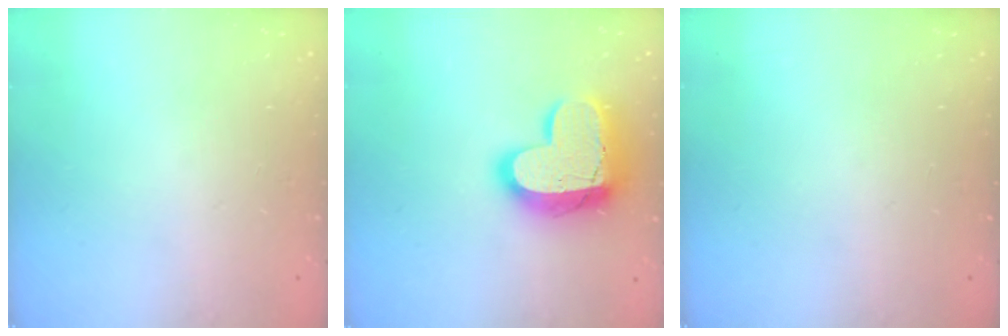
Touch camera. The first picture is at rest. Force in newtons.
{"total": 17.8, "press": 17.8, "slide": 1.5}
{"total": 0.0}